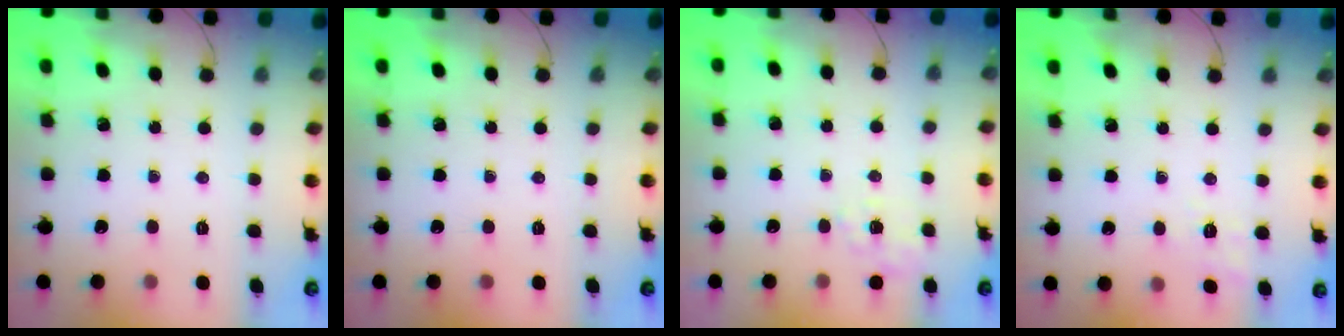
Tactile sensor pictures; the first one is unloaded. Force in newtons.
{"total": 0.0}
{"total": 2.5, "press": 1.8, "slide": 1.7}
{"total": 1.9, "press": 0.8, "slide": 1.7}